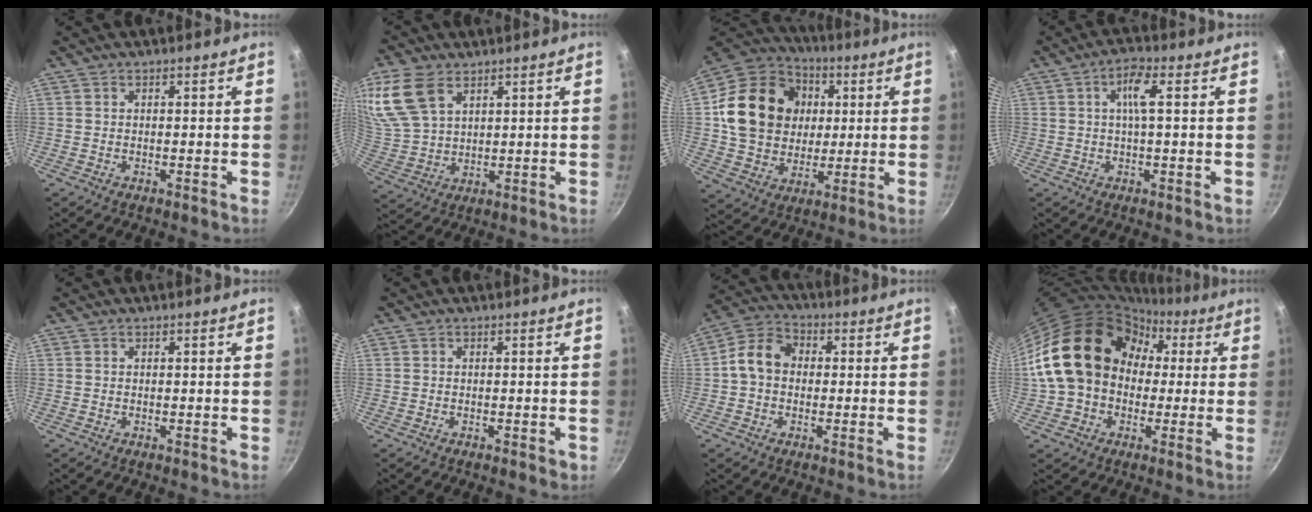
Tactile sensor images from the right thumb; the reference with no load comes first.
{"total": 13.2, "force": [6.8, 8.0, 8.0], "torque": [-0.173, -0.003, 0.148]}
{"total": 20.5, "force": [3.3, 17.0, 11.0], "torque": [-0.171, 0.015, 0.057]}
{"total": 5.0, "force": [0.8, 1.0, 4.8], "torque": [-0.096, 0.008, 0.011]}
{"total": 0.0}
{"total": 1.1, "force": [-0.5, 0.7, 0.7], "torque": [-0.005, 0.000, -0.007]}
{"total": 8.2, "force": [0.0, 6.5, 4.9], "torque": [-0.065, 0.022, -0.021]}
{"total": 19.7, "force": [1.6, 16.0, 11.4], "torque": [-0.180, 0.061, 0.025]}